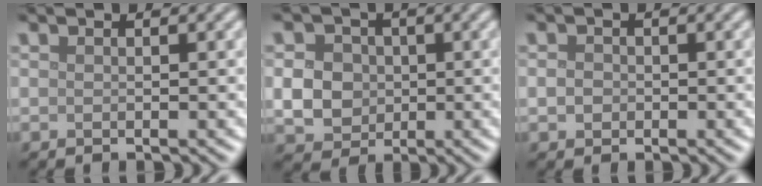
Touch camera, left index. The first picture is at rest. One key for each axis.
{"total": 4.2, "fx": -0.1, "fy": 3.7, "fz": 1.9, "tx": -0.039, "ty": 0.001, "tz": -0.005}
{"total": 1.1, "fx": -0.1, "fy": 1.0, "fz": 0.5, "tx": -0.007, "ty": -0.001, "tz": -0.006}